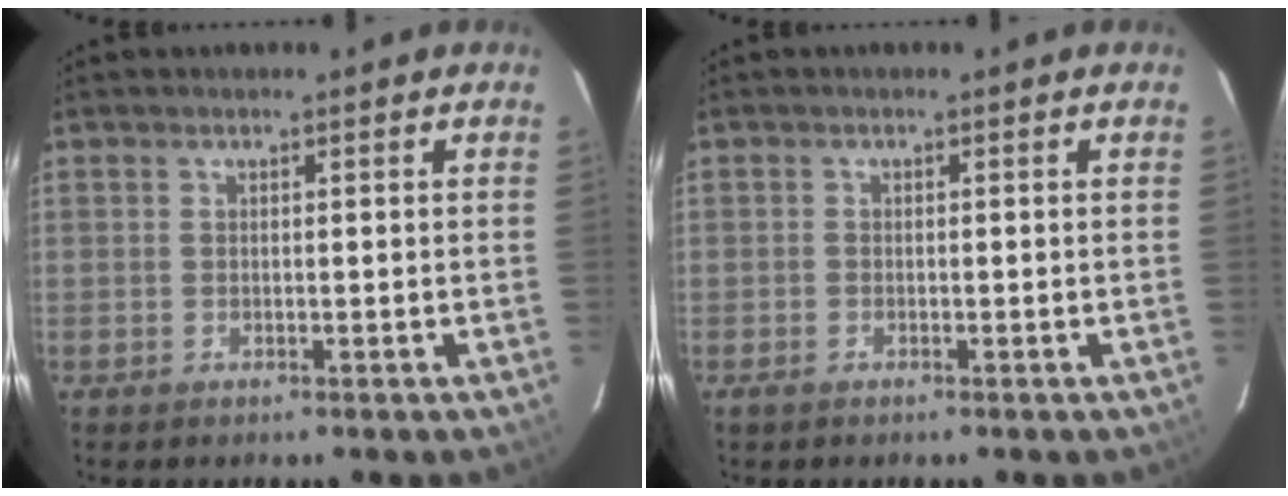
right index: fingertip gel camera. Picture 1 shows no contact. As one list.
[{"total": 1.0, "force": [-0.7, 0.5, 0.3], "torque": [-0.008, -0.002, -0.017]}]